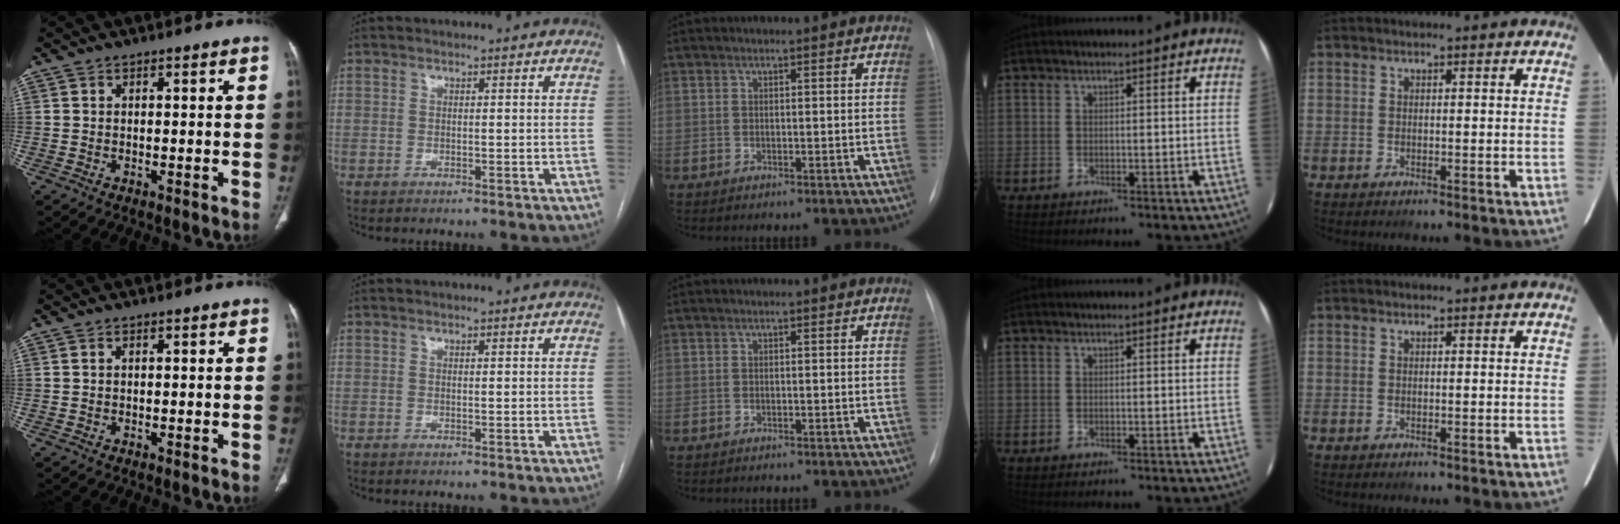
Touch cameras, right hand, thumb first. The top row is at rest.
{}